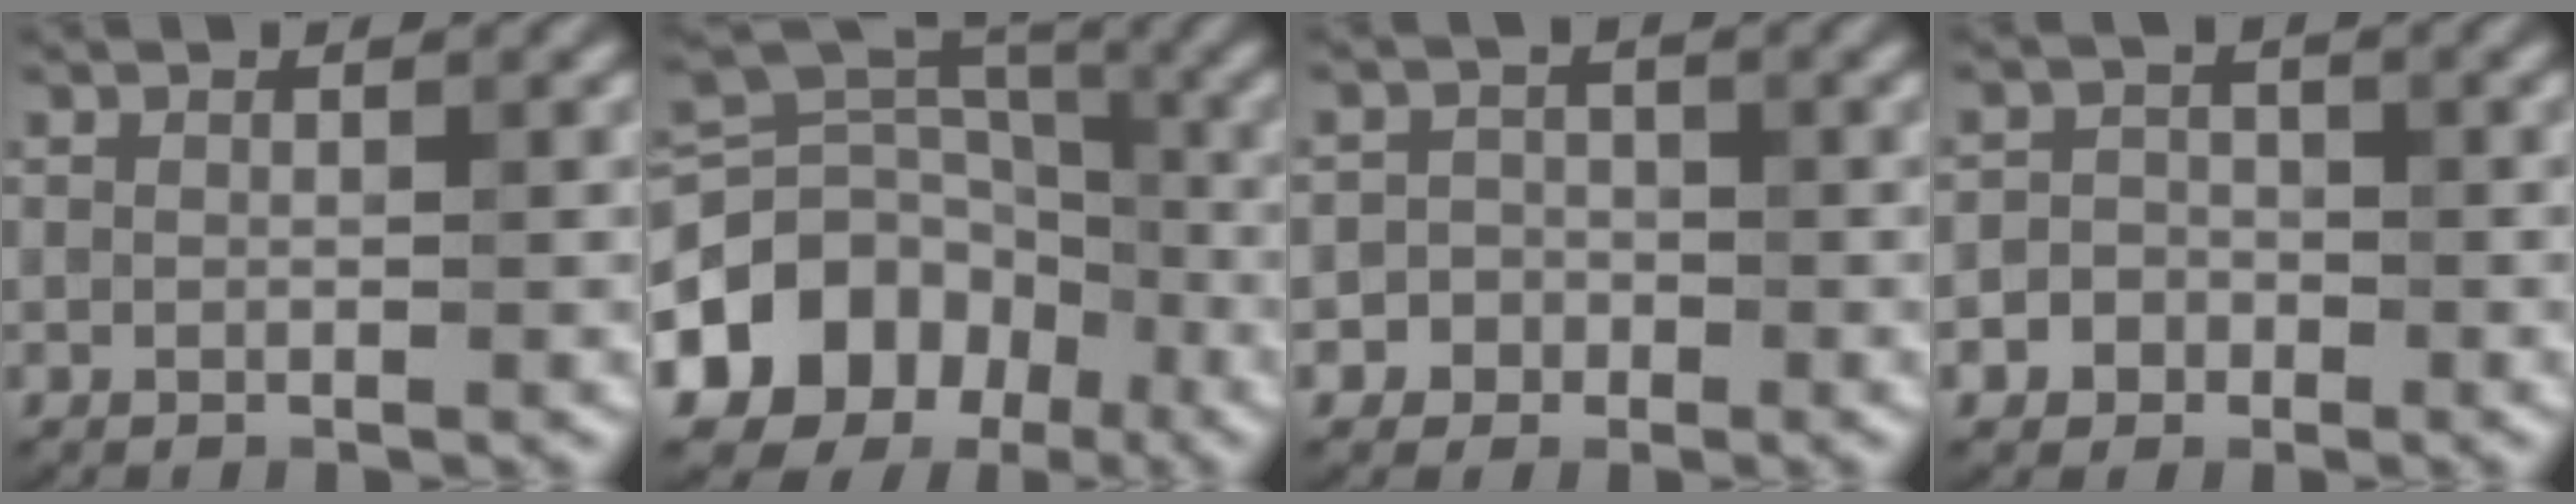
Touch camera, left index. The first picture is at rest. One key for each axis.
{"total": 13.2, "fx": -5.9, "fy": 10.7, "fz": 4.9, "tx": -0.110, "ty": -0.006, "tz": -0.105}
{"total": 2.3, "fx": -1.1, "fy": 2.1, "fz": 0.0, "tx": 0.027, "ty": 0.007, "tz": -0.025}
{"total": 2.6, "fx": -1.2, "fy": 2.3, "fz": 0.4, "tx": 0.022, "ty": 0.003, "tz": -0.031}